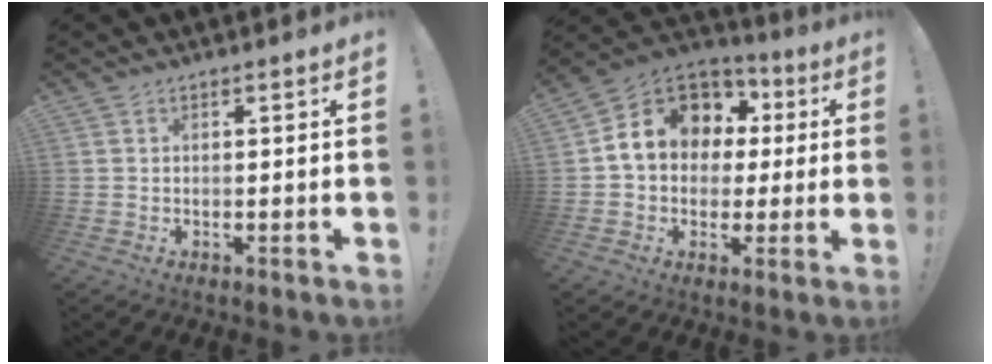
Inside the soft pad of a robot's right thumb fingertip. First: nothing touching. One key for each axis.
{"total": 14.7, "fx": 3.9, "fy": 11.9, "fz": 7.7, "tx": -0.109, "ty": -0.011, "tz": 0.078}